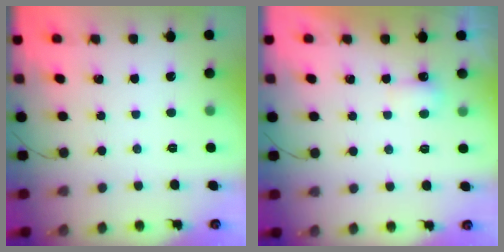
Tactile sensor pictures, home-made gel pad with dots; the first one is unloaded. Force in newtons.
{"total": 3.4, "press": 3.3, "slide": 0.8}